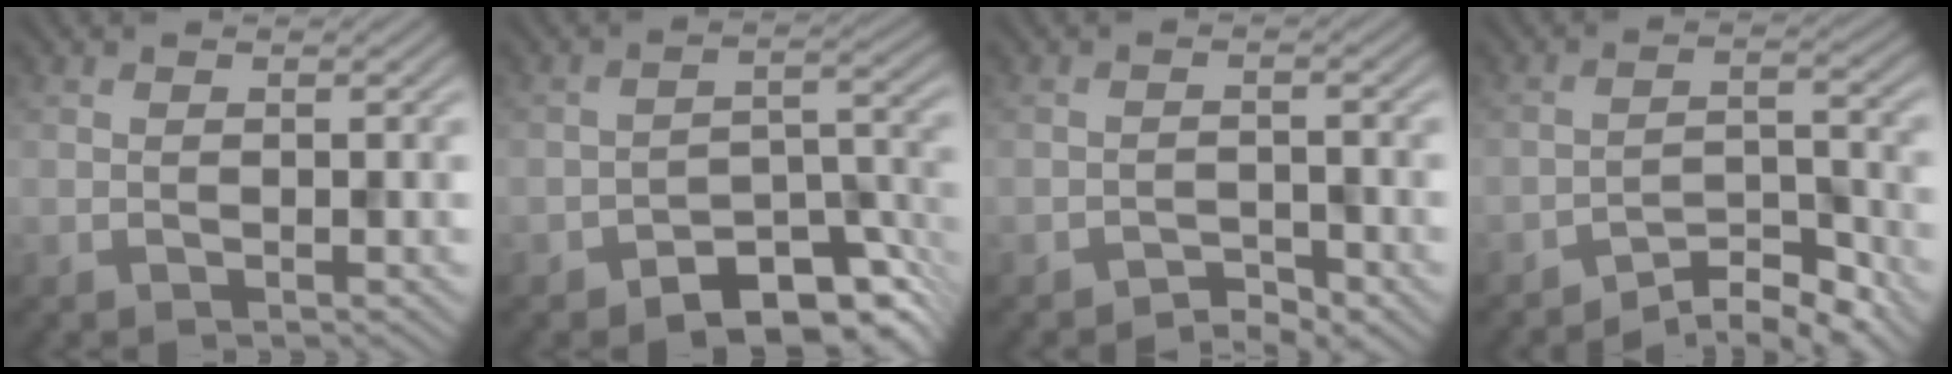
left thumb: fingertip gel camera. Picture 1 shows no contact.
{"total": 7.8, "force": [-5.5, 3.4, 4.3], "torque": [-0.050, 0.000, -0.099]}
{"total": 2.0, "force": [-1.8, 0.5, 0.6], "torque": [-0.005, 0.005, -0.036]}
{"total": 5.7, "force": [-4.9, 1.3, 2.6], "torque": [-0.037, 0.008, -0.088]}